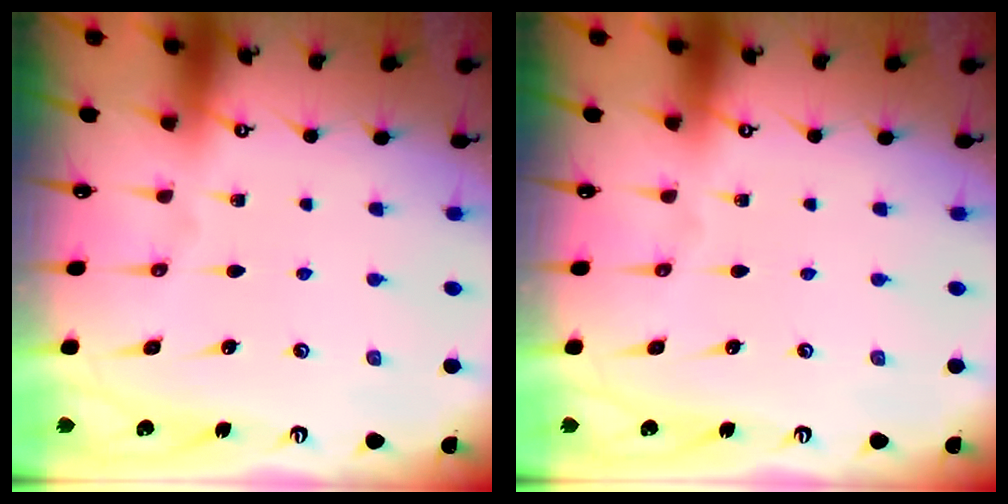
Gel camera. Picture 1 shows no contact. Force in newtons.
{"total": 0.0}